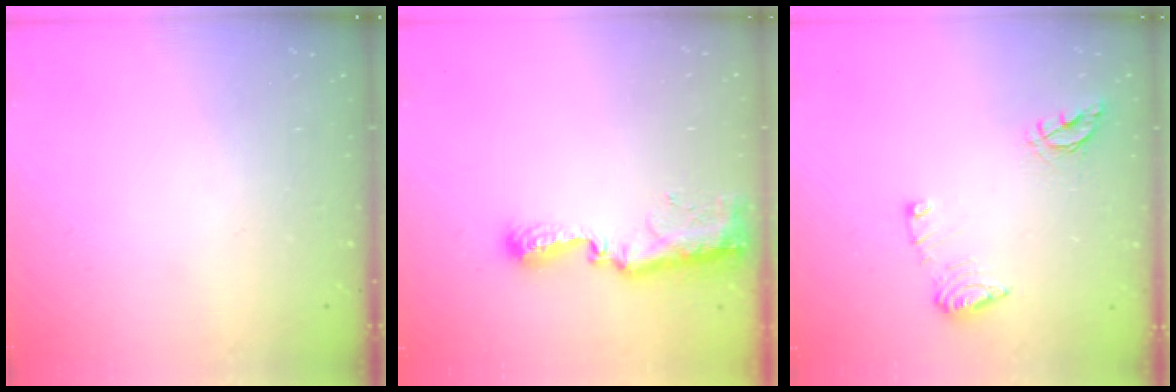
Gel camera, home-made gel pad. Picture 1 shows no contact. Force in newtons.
{"total": 8.6, "press": 8.6, "slide": 0.5}
{"total": 10.0, "press": 9.9, "slide": 1.0}